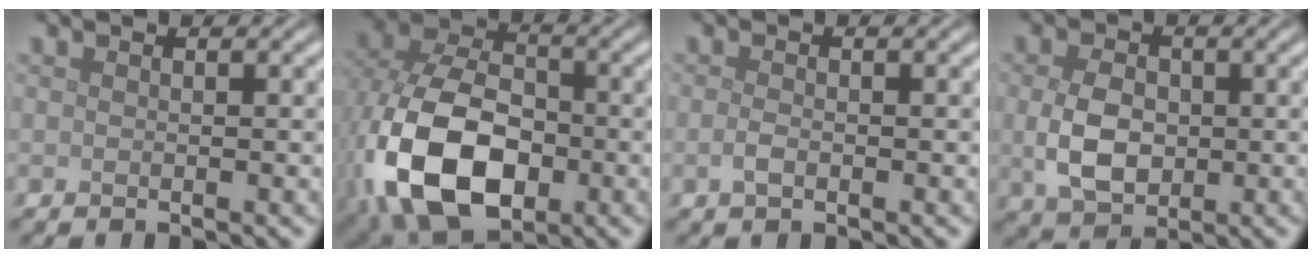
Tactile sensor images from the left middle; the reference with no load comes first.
{"total": 14.4, "force": [-4.2, 9.3, 10.2], "torque": [-0.237, -0.034, -0.076]}
{"total": 1.1, "force": [-0.4, 0.5, 0.9], "torque": [-0.022, -0.001, -0.009]}
{"total": 4.5, "force": [-0.2, 3.3, 3.2], "torque": [-0.069, -0.006, -0.002]}